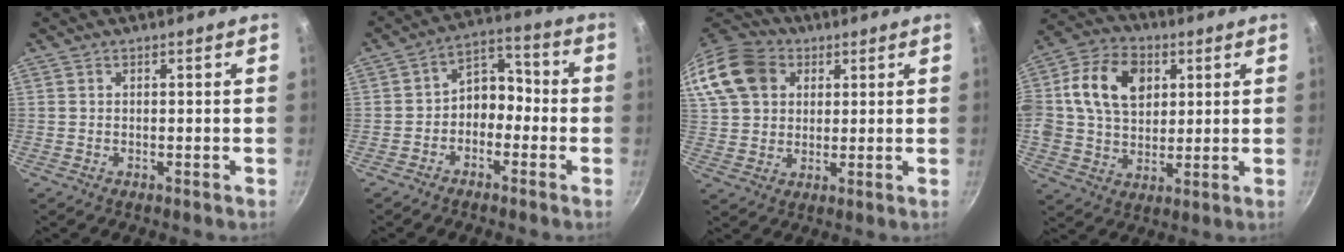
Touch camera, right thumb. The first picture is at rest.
{"total": 7.3, "force": [-2.2, 5.3, 4.4], "torque": [-0.029, 0.050, -0.048]}
{"total": 18.1, "force": [6.5, 14.1, 9.3], "torque": [-0.199, 0.023, 0.115]}
{"total": 16.3, "force": [4.1, 11.8, 10.5], "torque": [-0.172, 0.009, 0.059]}